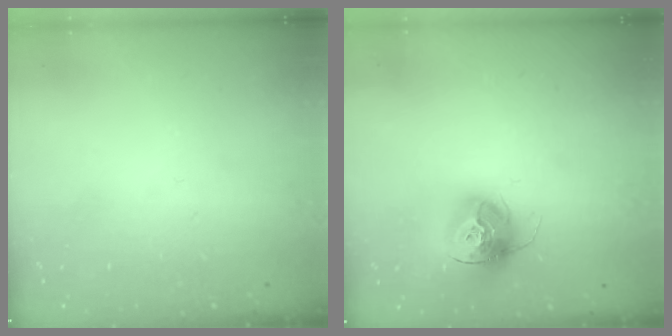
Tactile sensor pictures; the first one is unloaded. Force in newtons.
{"total": 14.6, "press": 14.5, "slide": 1.4}